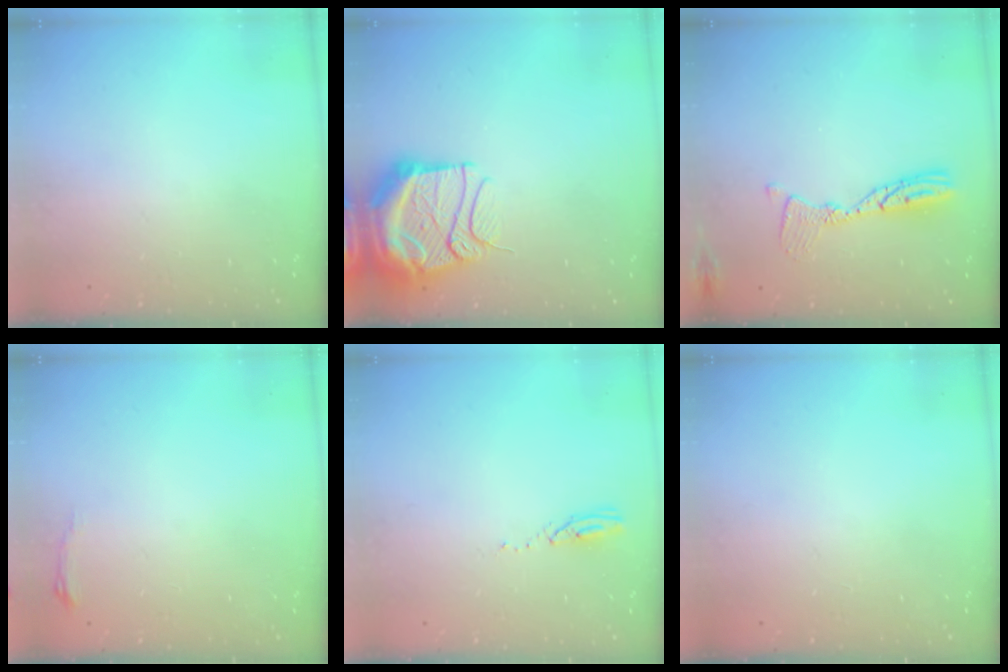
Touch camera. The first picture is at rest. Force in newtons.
{"total": 17.9, "press": 16.5, "slide": 6.9}
{"total": 10.8, "press": 10.8, "slide": 1.0}
{"total": 3.1, "press": 3.1, "slide": 0.5}
{"total": 3.2, "press": 3.2, "slide": 0.3}
{"total": 0.0}